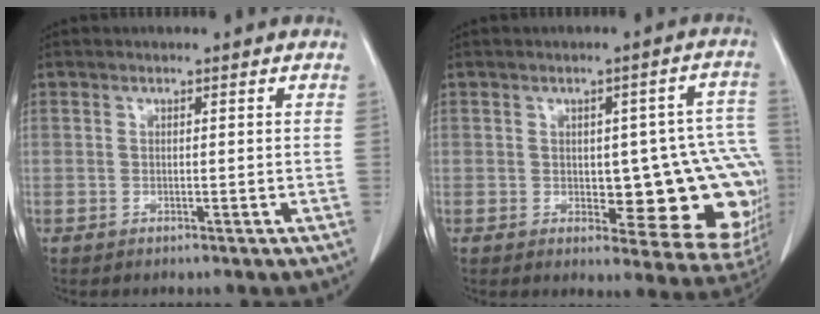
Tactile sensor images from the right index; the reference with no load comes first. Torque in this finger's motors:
{"motor_torque": [0.37, 0.03, 0.26, 0.04]}